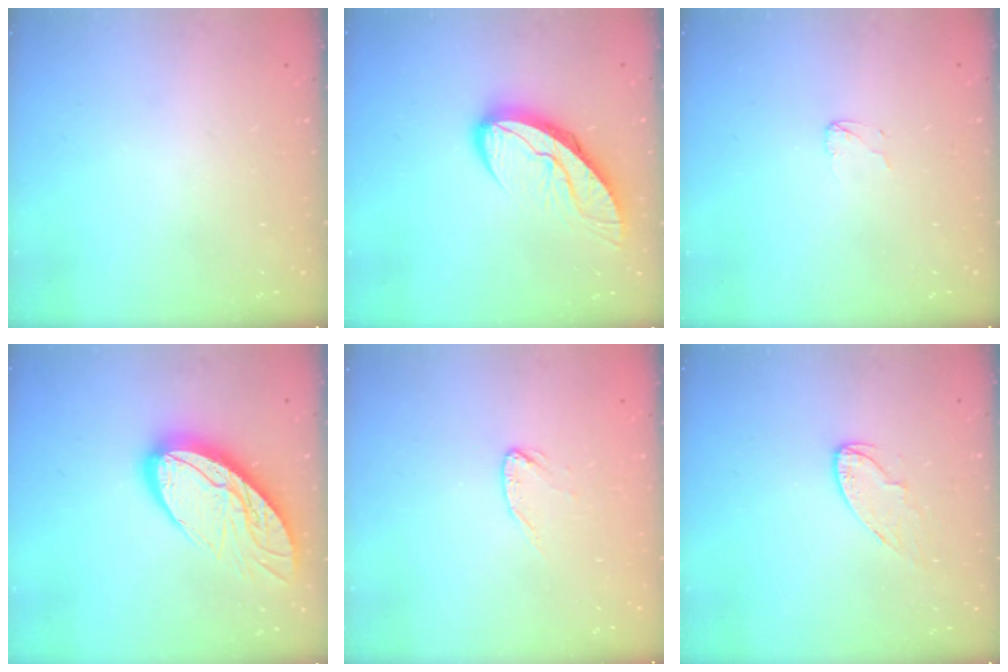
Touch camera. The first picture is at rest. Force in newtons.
{"total": 9.8, "press": 9.8, "slide": 1.0}
{"total": 2.4, "press": 2.4, "slide": 0.2}
{"total": 16.0, "press": 15.9, "slide": 1.5}
{"total": 3.6, "press": 3.6, "slide": 0.4}
{"total": 6.4, "press": 6.4, "slide": 0.3}